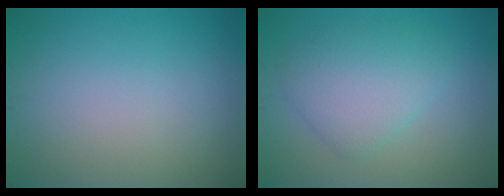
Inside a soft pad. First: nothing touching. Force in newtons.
{"total": 4.3, "press": 4.3, "slide": 0.2}